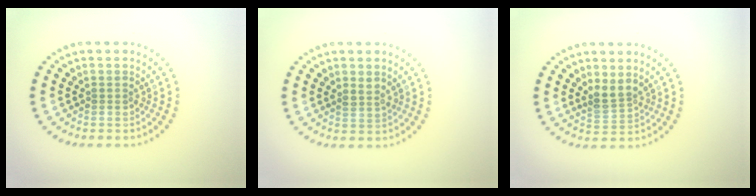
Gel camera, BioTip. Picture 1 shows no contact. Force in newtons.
{"total": 1.3, "press": 1.2, "slide": 0.6}
{"total": 2.2, "press": 1.8, "slide": 1.4}